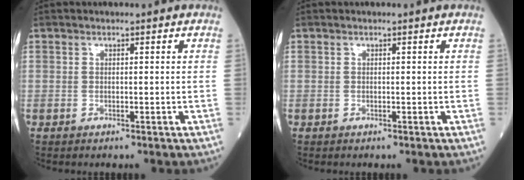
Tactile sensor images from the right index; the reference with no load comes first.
{"total": 0.0}